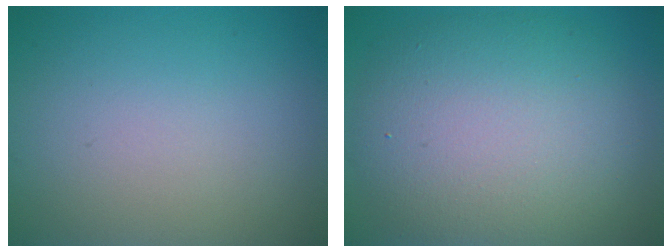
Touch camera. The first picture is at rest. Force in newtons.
{"total": 9.7, "press": 9.7, "slide": 0.9}